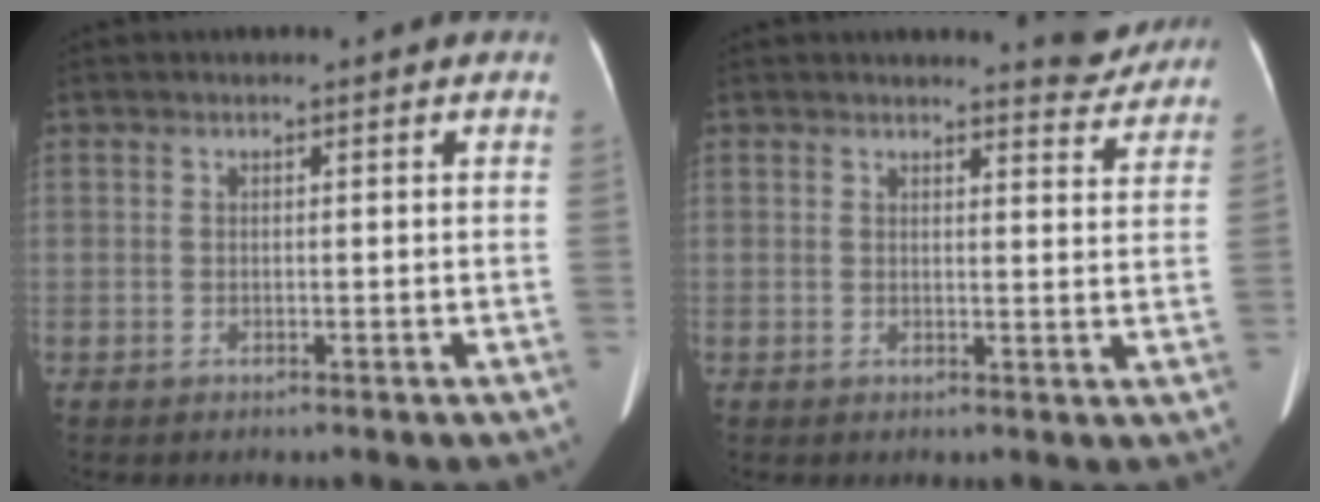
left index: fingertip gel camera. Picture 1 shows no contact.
{"total": 4.7, "force": [4.6, 0.7, 0.3], "torque": [-0.001, -0.021, 0.040]}